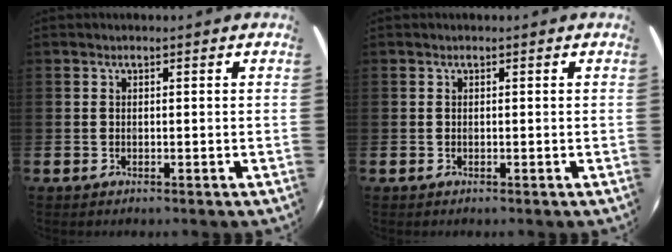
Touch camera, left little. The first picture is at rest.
{"total": 0.0}